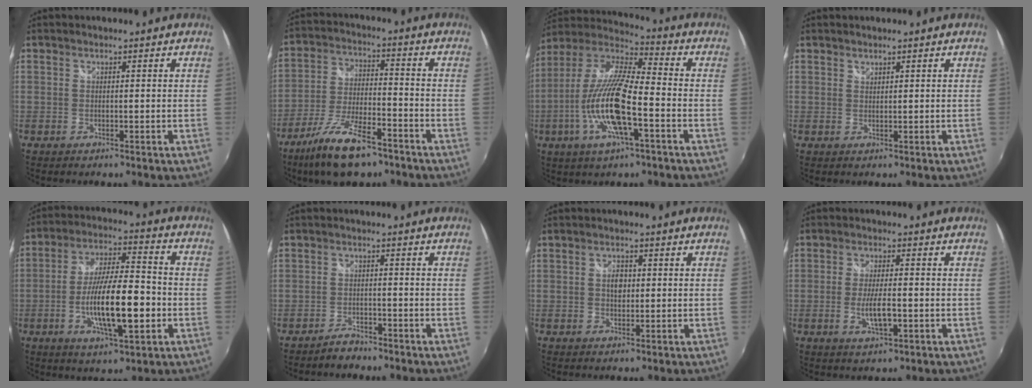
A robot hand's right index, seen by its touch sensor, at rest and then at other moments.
{"total": 14.0, "force": [-9.7, 4.4, 9.1], "torque": [-0.195, -0.025, -0.176]}
{"total": 17.3, "force": [-5.5, 4.0, 15.9], "torque": [-0.319, -0.013, -0.113]}
{"total": 0.7, "force": [0.7, 0.2, 0.1], "torque": [0.000, 0.000, 0.014]}
{"total": 14.9, "force": [-3.8, 3.7, 13.9], "torque": [-0.255, -0.005, -0.063]}
{"total": 2.8, "force": [-2.5, 1.2, 0.4], "torque": [-0.016, 0.005, -0.044]}
{"total": 2.7, "force": [0.2, 1.8, 1.9], "torque": [-0.031, 0.005, 0.003]}
{"total": 5.4, "force": [-1.5, 1.3, 5.0], "torque": [-0.098, -0.008, -0.024]}